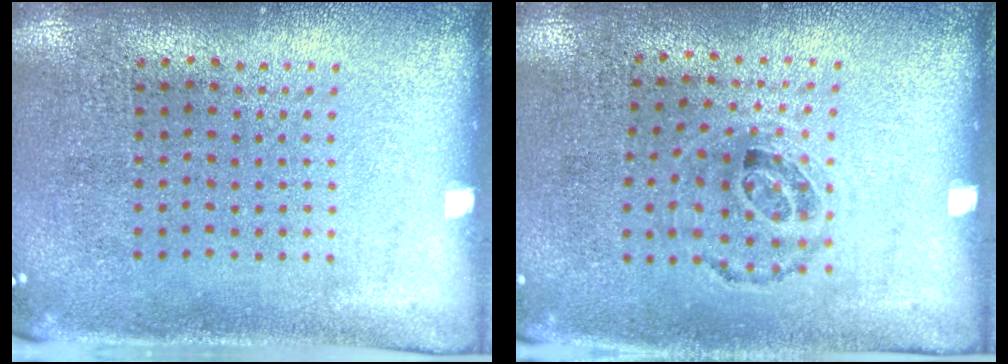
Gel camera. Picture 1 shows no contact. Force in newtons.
{"total": 0.9, "press": 0.7, "slide": 0.6}